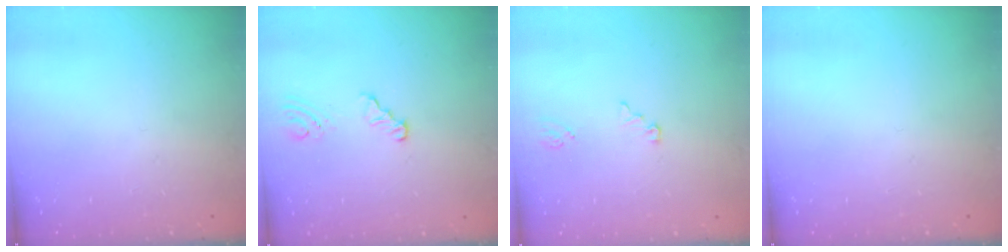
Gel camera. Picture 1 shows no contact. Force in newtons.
{"total": 3.7, "press": 2.8, "slide": 2.3}
{"total": 2.6, "press": 2.5, "slide": 0.3}
{"total": 0.0}